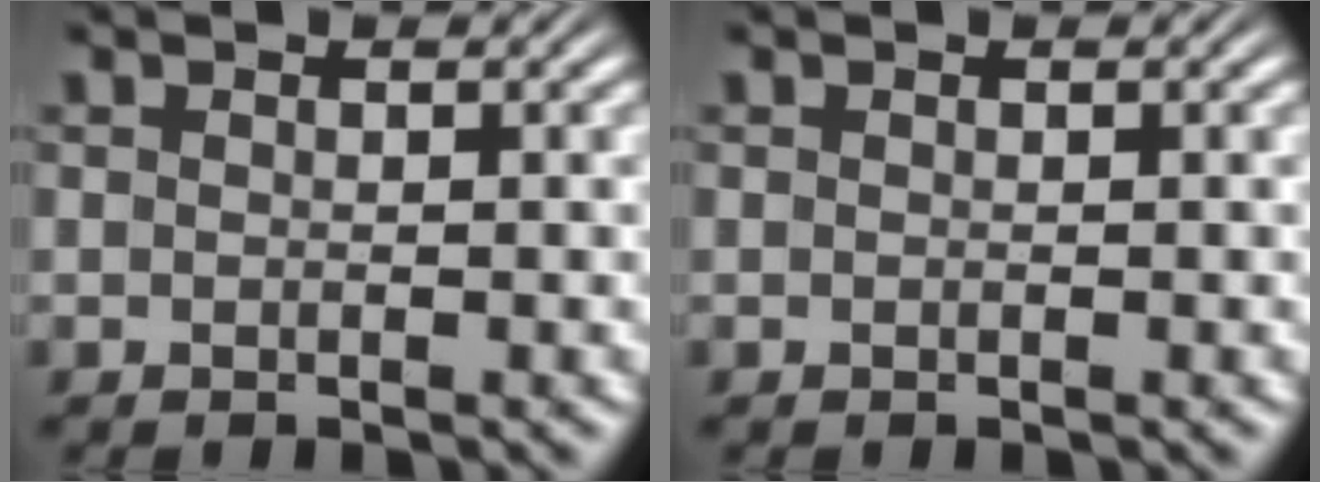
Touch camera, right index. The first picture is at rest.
{"total": 0.0}